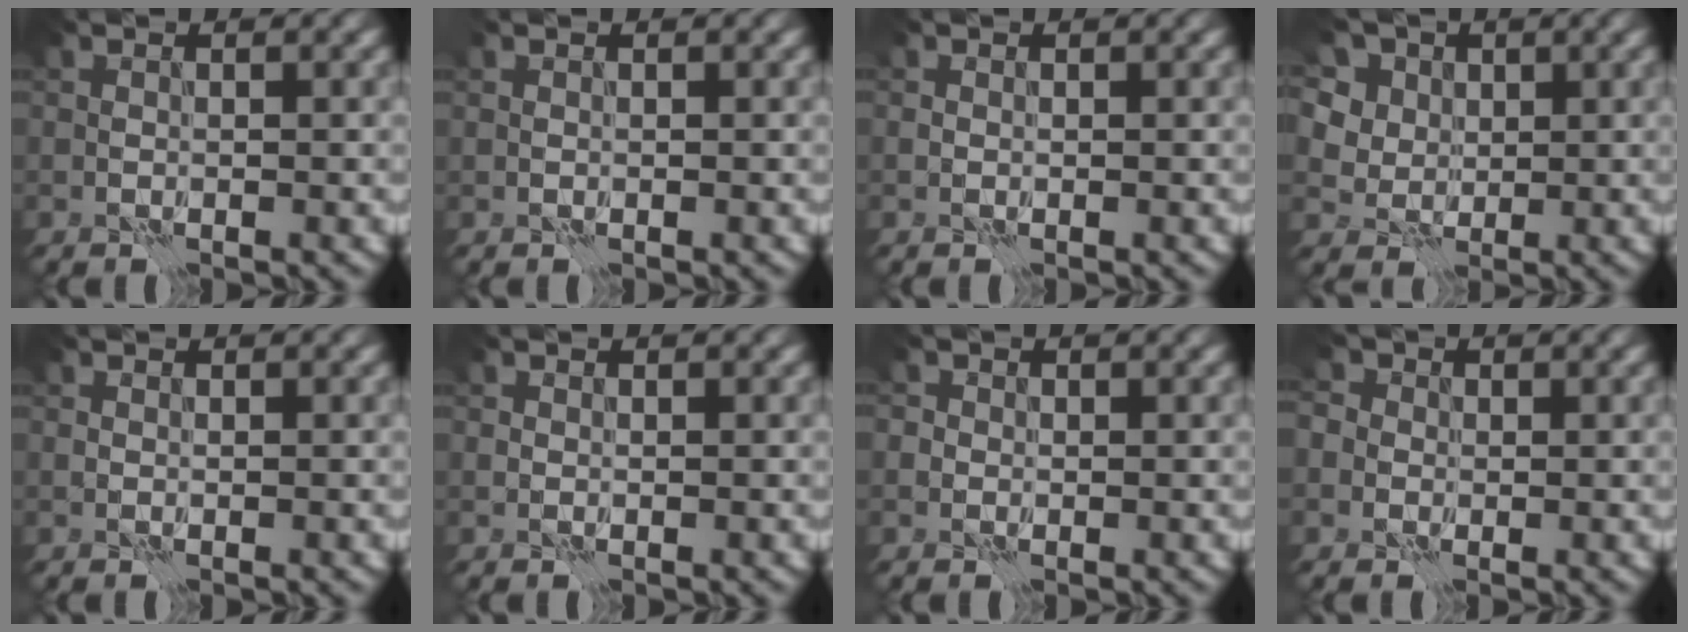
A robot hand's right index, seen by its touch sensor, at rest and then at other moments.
{"total": 0.0}
{"total": 0.0}
{"total": 9.5, "force": [5.0, 6.9, 4.2], "torque": [-0.105, 0.017, 0.062]}
{"total": 0.0}
{"total": 0.0}
{"total": 1.2, "force": [-0.1, 1.2, 0.1], "torque": [0.008, 0.004, -0.019]}
{"total": 4.3, "force": [0.9, 4.0, 1.4], "torque": [-0.027, 0.030, -0.025]}